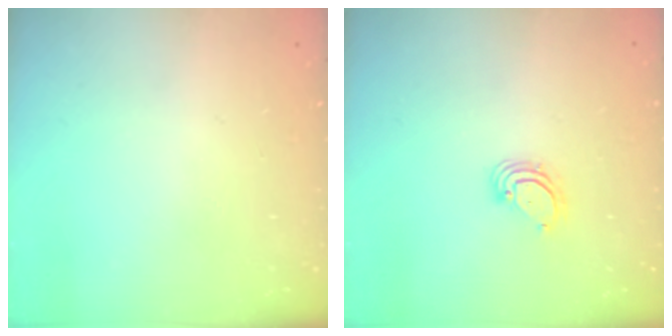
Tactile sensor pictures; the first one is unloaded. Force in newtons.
{"total": 3.7, "press": 3.7, "slide": 0.1}